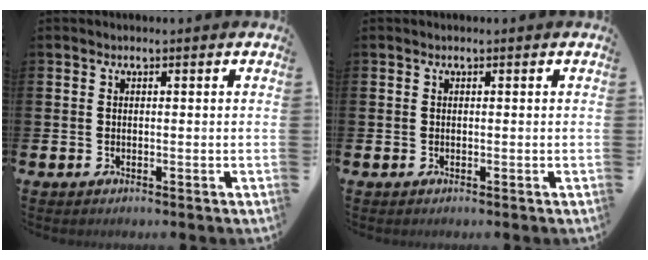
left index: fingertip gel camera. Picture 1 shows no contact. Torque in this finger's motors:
{"motor_torque": [0.01, 0.00, 0.00, 0.00]}